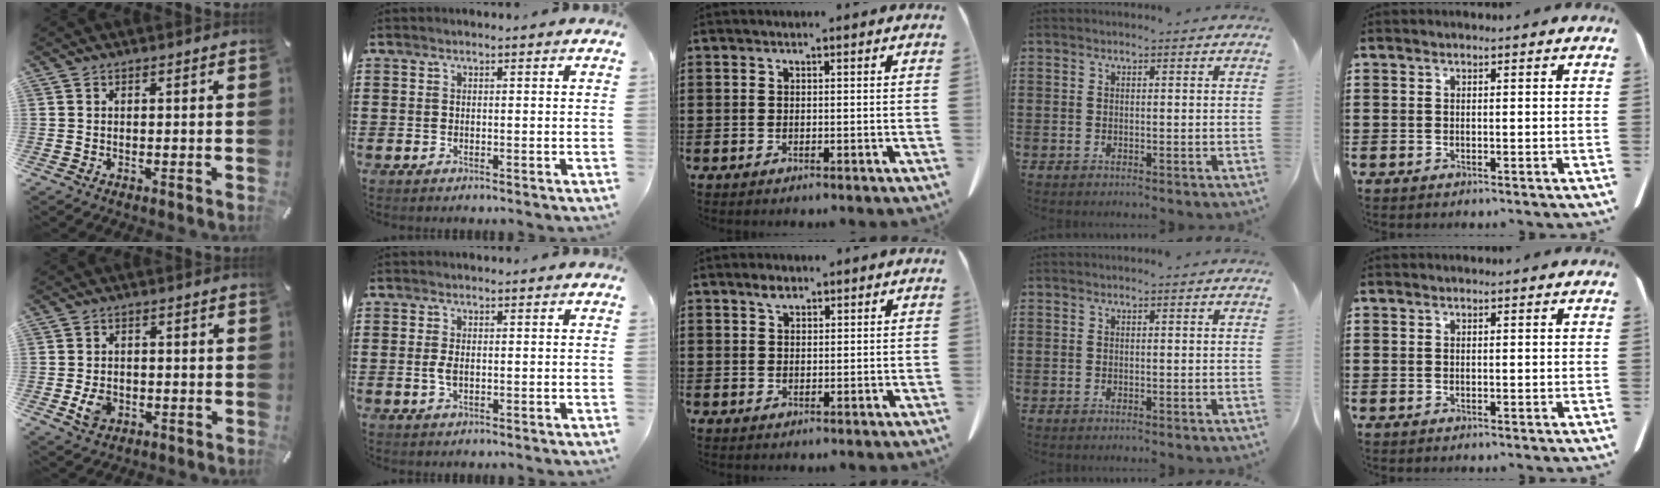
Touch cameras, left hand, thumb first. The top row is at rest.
{"thumb": {"total": 4.7, "force": [-1.2, 3.5, 2.9], "torque": [-0.059, -0.002, -0.026]}, "index": {"total": 2.0, "force": [0.0, 1.0, 1.8], "torque": [-0.051, -0.005, -0.005]}, "middle": {"total": 2.1, "force": [1.5, 1.0, 1.1], "torque": [-0.017, -0.003, 0.028]}}